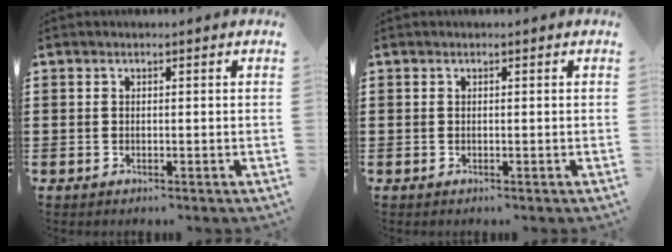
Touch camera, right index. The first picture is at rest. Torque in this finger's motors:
{"motor_torque": [-0.05, 0.10, 0.05, -0.01]}